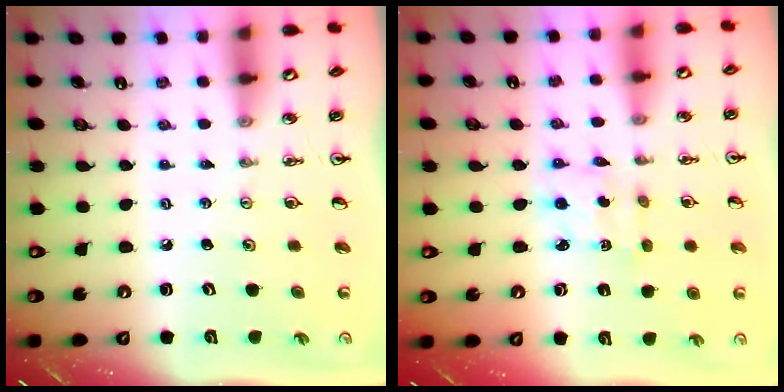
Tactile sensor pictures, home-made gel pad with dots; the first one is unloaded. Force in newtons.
{"total": 2.2, "press": 2.1, "slide": 0.7}